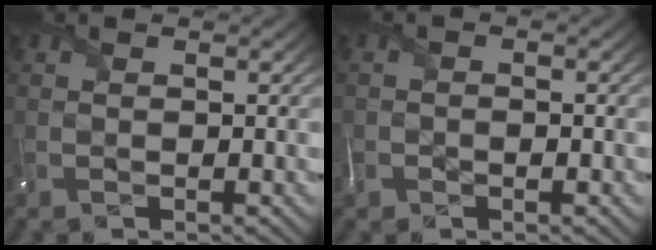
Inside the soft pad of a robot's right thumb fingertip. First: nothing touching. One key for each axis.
{"total": 1.5, "fx": -1.1, "fy": 0.8, "fz": 0.5, "tx": 0.000, "ty": -0.009, "tz": -0.020}